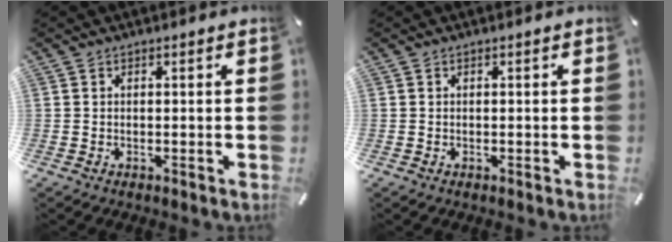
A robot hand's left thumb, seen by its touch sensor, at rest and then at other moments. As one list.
[{"total": 0.0}]